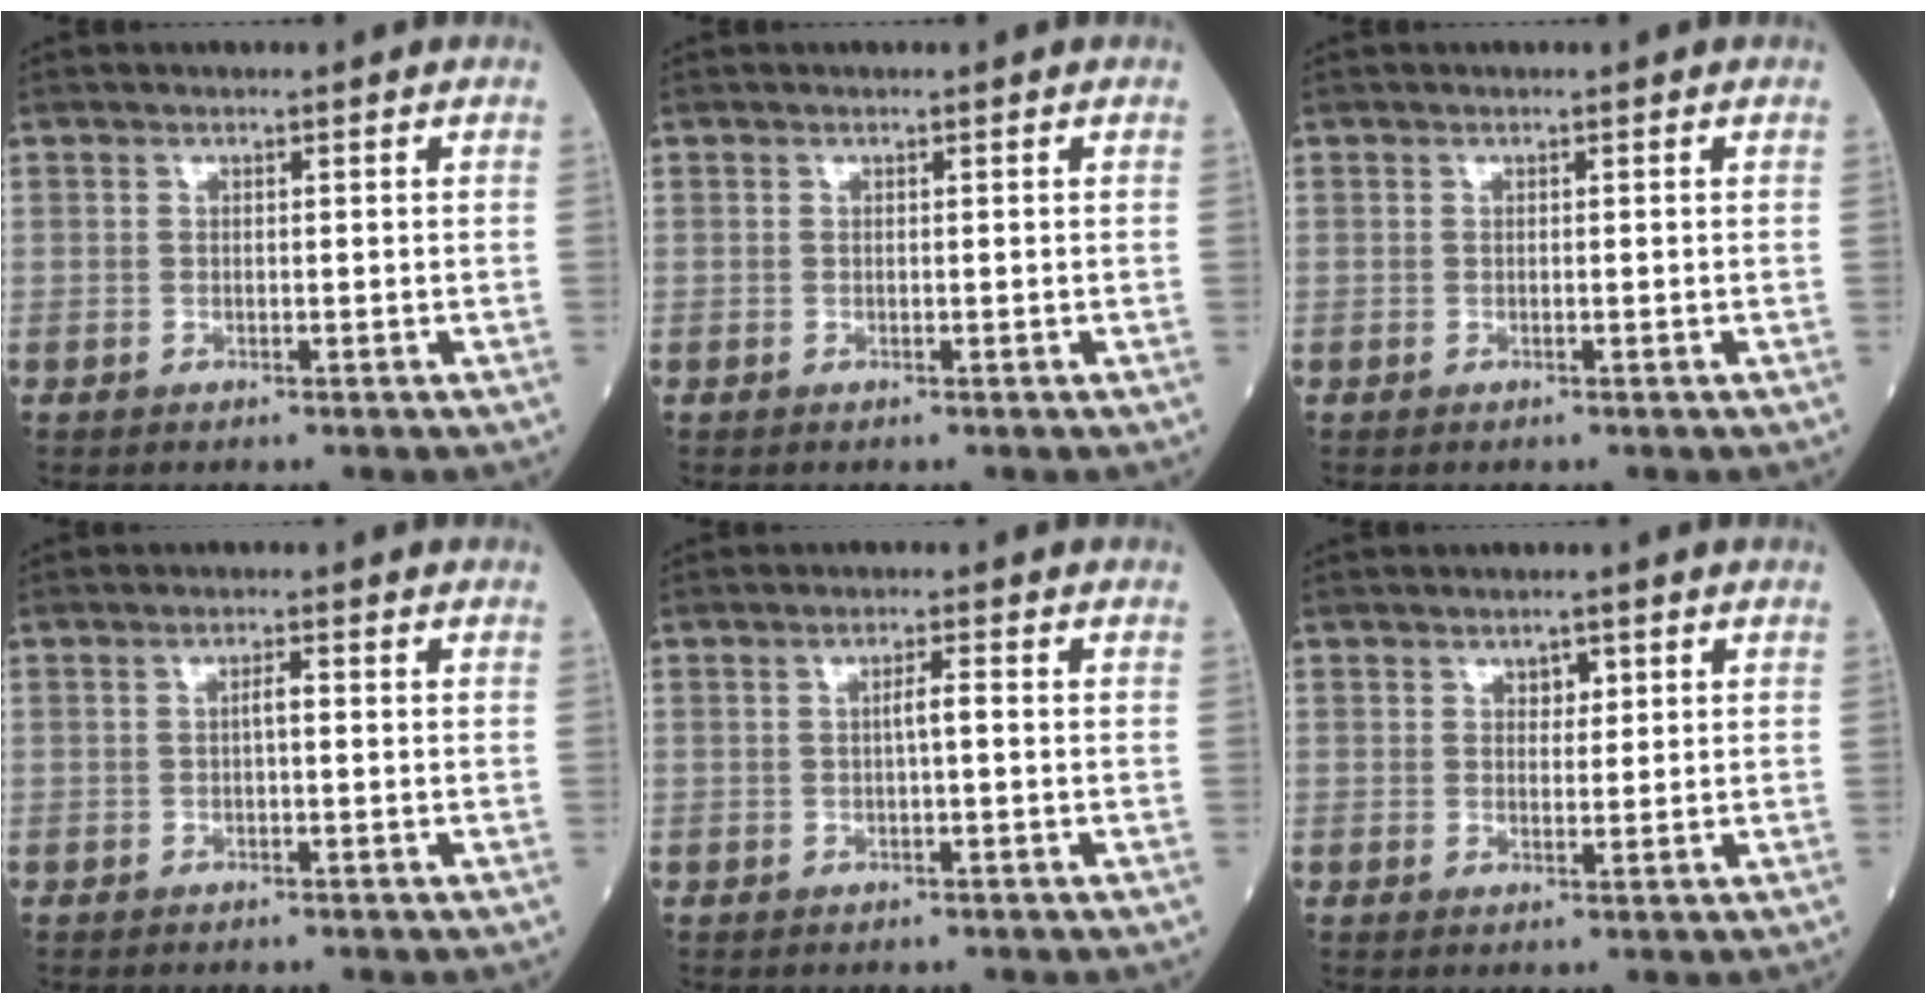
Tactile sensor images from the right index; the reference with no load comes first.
{"total": 0.0}
{"total": 0.0}
{"total": 1.4, "force": [-0.1, 0.2, 1.3], "torque": [-0.023, 0.004, -0.002]}
{"total": 1.6, "force": [-0.1, 0.0, 1.6], "torque": [-0.029, 0.003, -0.001]}
{"total": 1.8, "force": [1.0, 1.1, 1.1], "torque": [-0.011, -0.001, 0.015]}